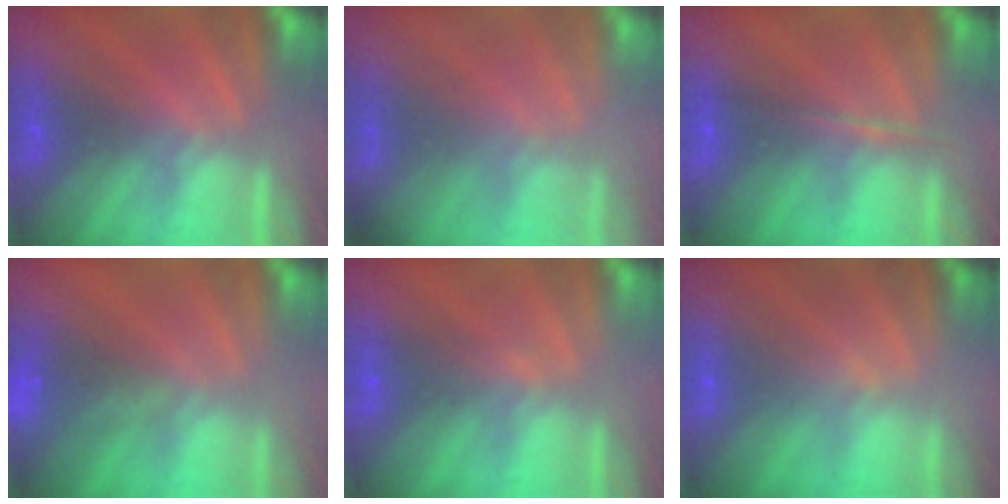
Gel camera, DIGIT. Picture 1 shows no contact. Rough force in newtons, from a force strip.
{"total": 2.7}
{"total": 1.7}
{"total": 9.4}
{"total": 3.7}
{"total": 2.1}